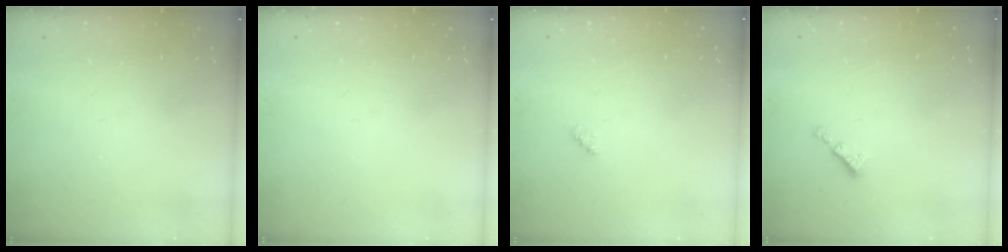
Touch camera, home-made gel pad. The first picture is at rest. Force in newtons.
{"total": 0.0}
{"total": 2.4, "press": 2.4, "slide": 0.4}
{"total": 2.3, "press": 2.3, "slide": 0.4}